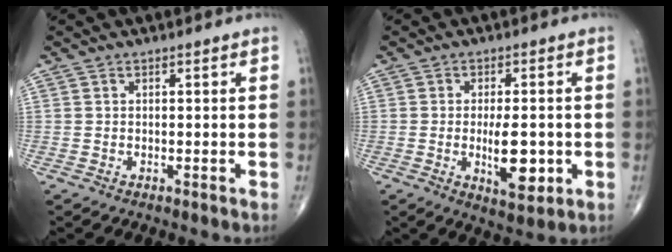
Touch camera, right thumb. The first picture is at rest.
{"total": 8.2, "force": [-1.4, 3.3, 7.4], "torque": [-0.103, -0.008, -0.014]}